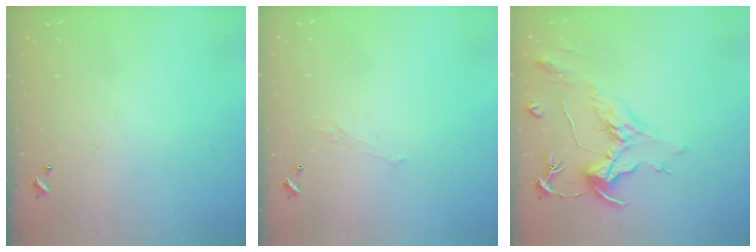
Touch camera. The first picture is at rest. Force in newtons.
{"total": 0.6, "press": 0.2, "slide": 0.6}
{"total": 2.1, "press": 1.6, "slide": 1.3}